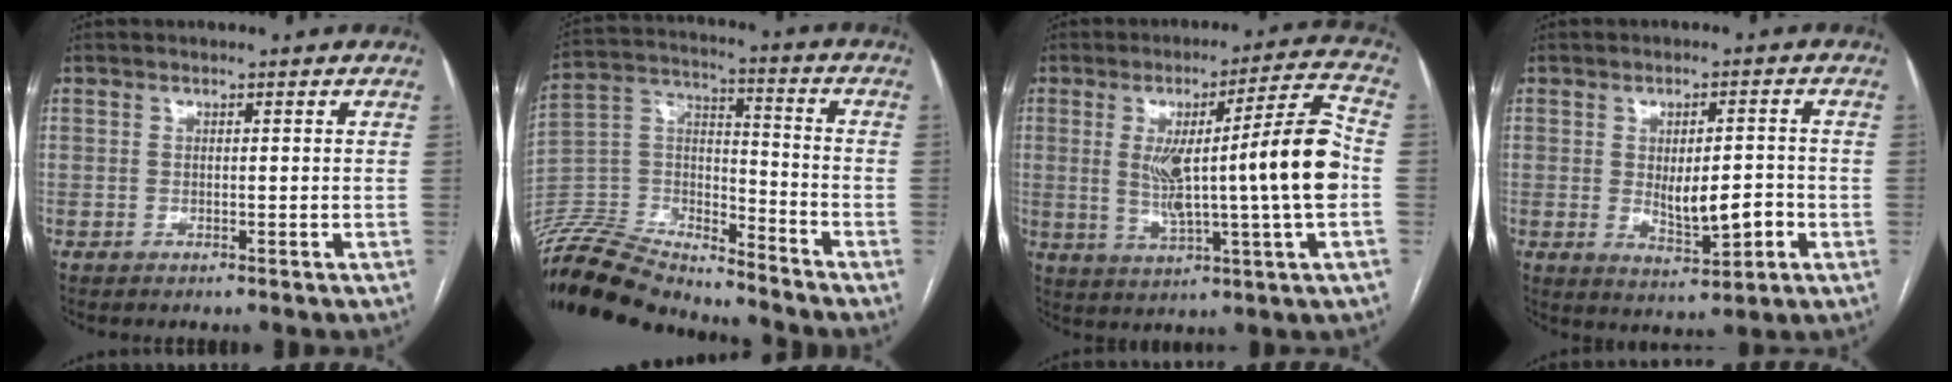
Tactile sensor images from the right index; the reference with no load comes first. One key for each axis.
{"total": 19.7, "fx": -18.8, "fy": 3.9, "fz": 4.4, "tx": -0.091, "ty": 0.035, "tz": -0.325}
{"total": 15.6, "fx": -0.3, "fy": -0.4, "fz": 15.6, "tx": -0.252, "ty": 0.009, "tz": -0.004}
{"total": 5.5, "fx": -1.0, "fy": 1.4, "fz": 5.2, "tx": -0.084, "ty": -0.007, "tz": -0.008}